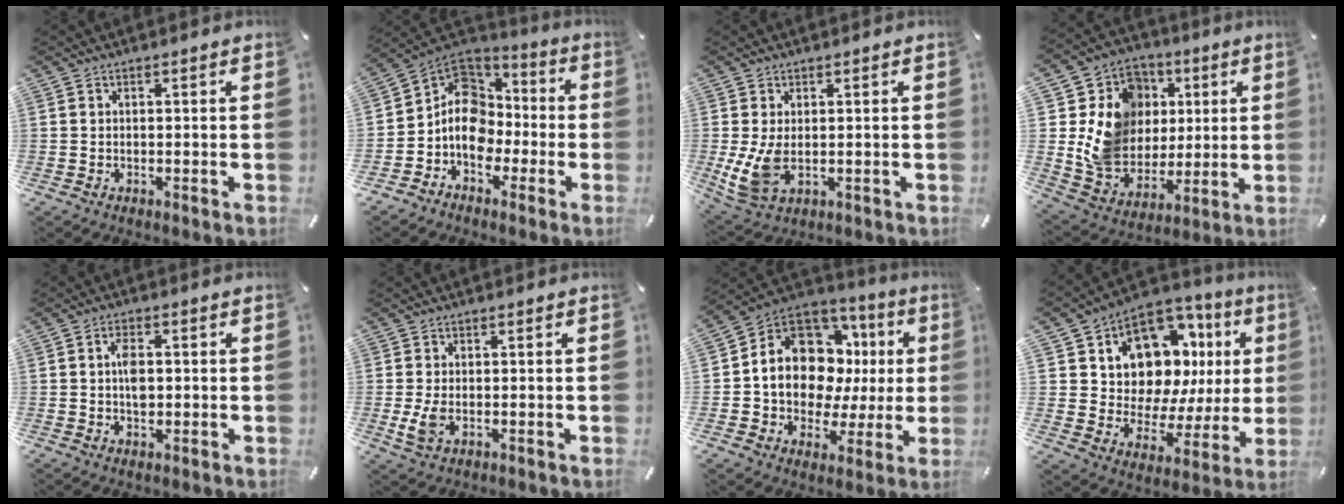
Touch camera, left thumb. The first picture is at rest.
{"total": 12.9, "force": [-2.7, 11.0, 6.2], "torque": [-0.122, 0.011, -0.046]}
{"total": 7.2, "force": [0.3, 4.4, 5.7], "torque": [-0.123, -0.007, 0.009]}
{"total": 15.9, "force": [2.2, 14.5, 6.1], "torque": [-0.108, -0.005, 0.056]}
{"total": 4.2, "force": [0.3, 2.5, 3.4], "torque": [-0.061, 0.003, 0.002]}
{"total": 3.7, "force": [-0.6, 2.2, 2.9], "torque": [-0.070, -0.004, -0.012]}
{"total": 13.9, "force": [3.1, 11.2, 7.7], "torque": [-0.144, -0.040, 0.056]}
{"total": 13.3, "force": [7.3, 9.2, 6.3], "torque": [-0.096, -0.080, 0.131]}